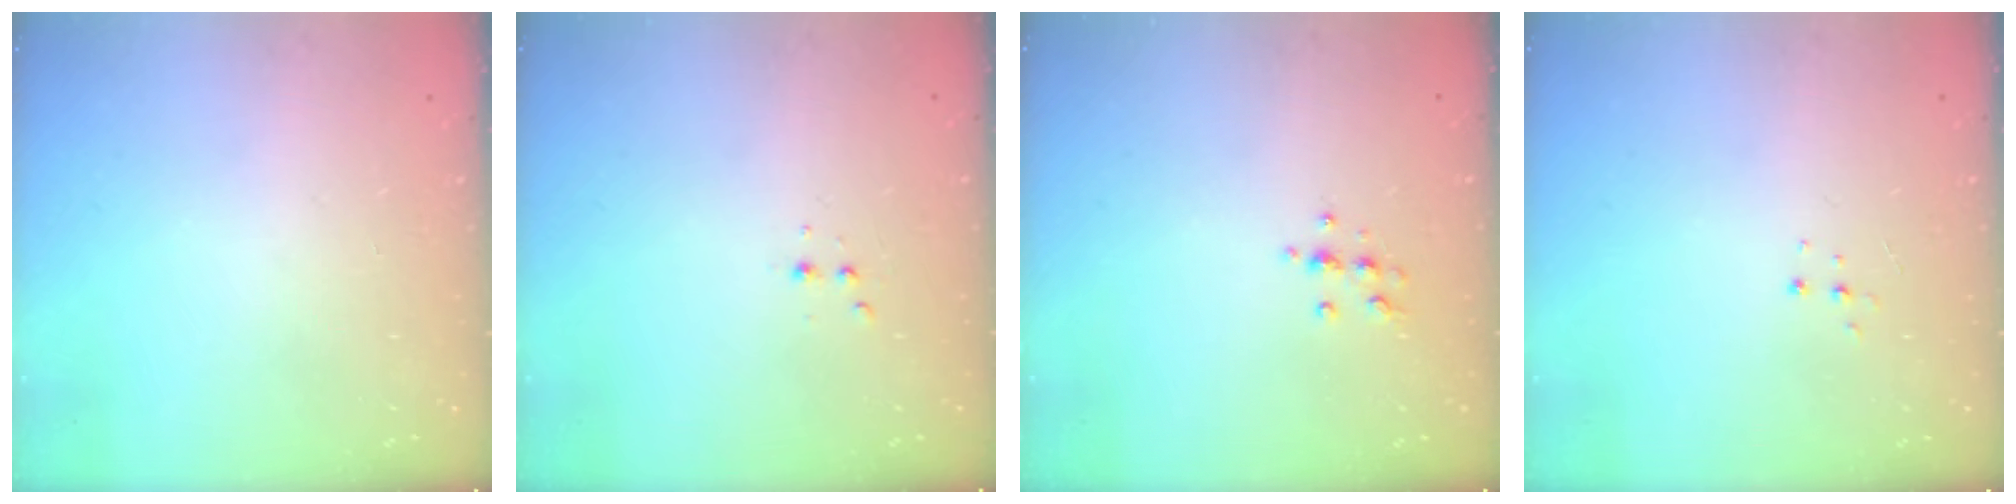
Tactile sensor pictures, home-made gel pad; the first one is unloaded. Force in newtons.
{"total": 2.5, "press": 2.4, "slide": 0.5}
{"total": 6.2, "press": 6.2, "slide": 0.9}
{"total": 3.8, "press": 3.8, "slide": 0.3}